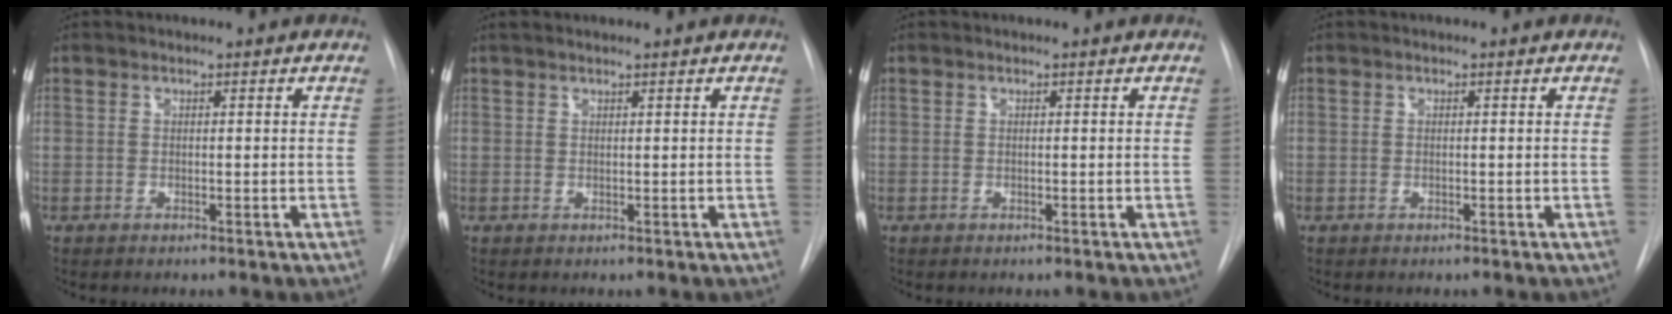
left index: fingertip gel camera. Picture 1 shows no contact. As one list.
[{"total": 2.0, "force": [1.7, -0.1, 1.1], "torque": [-0.010, 0.022, 0.029]}, {"total": 0.0}, {"total": 0.0}]